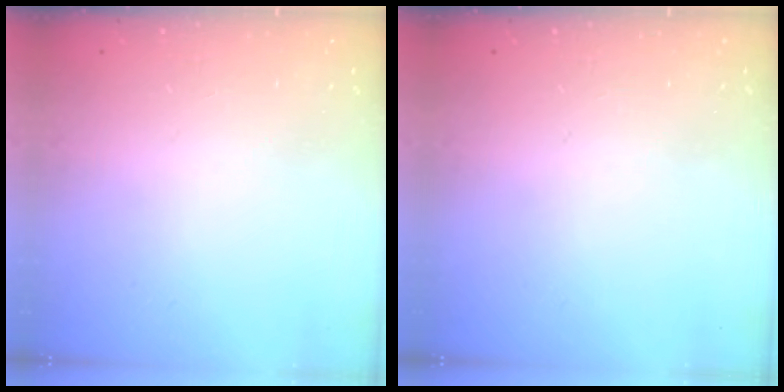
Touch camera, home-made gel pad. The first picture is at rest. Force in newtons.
{"total": 0.0}